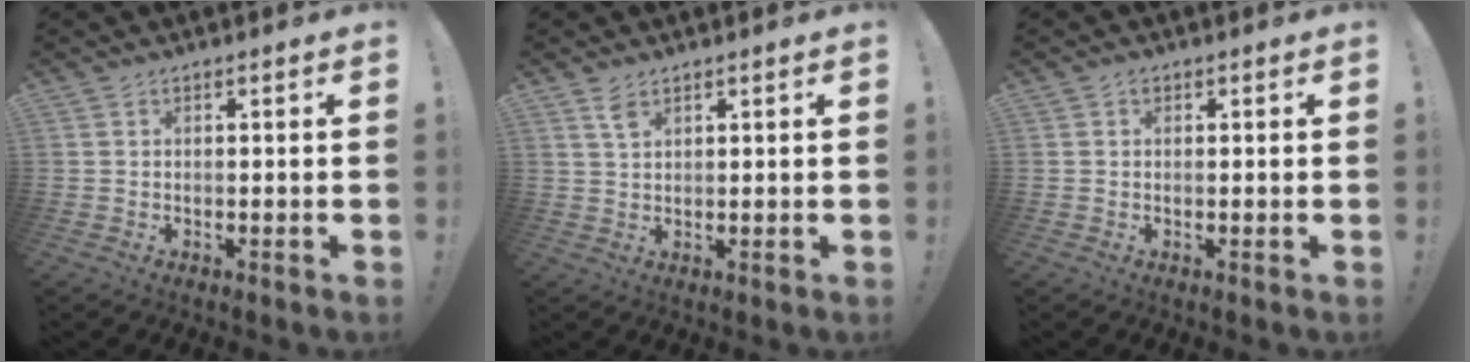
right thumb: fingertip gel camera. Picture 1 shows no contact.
{"total": 3.3, "force": [2.0, 1.4, 2.2], "torque": [-0.031, -0.010, 0.034]}
{"total": 0.8, "force": [0.4, 0.6, 0.2], "torque": [0.003, 0.002, 0.006]}